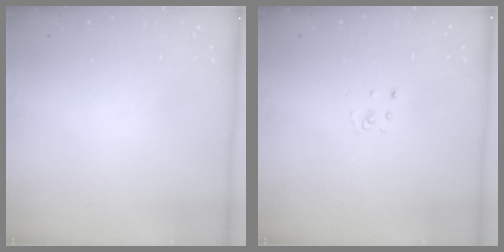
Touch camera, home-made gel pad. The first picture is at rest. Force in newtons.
{"total": 2.6, "press": 2.6, "slide": 0.3}